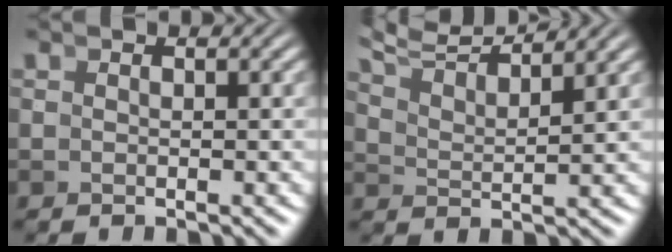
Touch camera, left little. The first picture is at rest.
{"total": 6.1, "force": [5.4, 1.3, 2.6], "torque": [-0.050, 0.012, 0.087]}